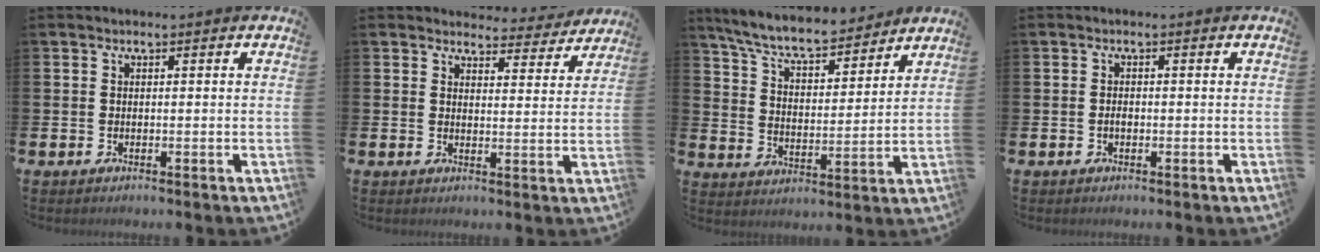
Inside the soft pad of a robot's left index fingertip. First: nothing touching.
{"total": 3.8, "force": [3.7, 1.1, 0.2], "torque": [0.002, -0.030, 0.060]}
{"total": 7.9, "force": [7.2, 1.4, 2.8], "torque": [-0.088, -0.045, 0.126]}
{"total": 0.9, "force": [-0.3, 0.5, 0.7], "torque": [-0.013, 0.002, -0.007]}